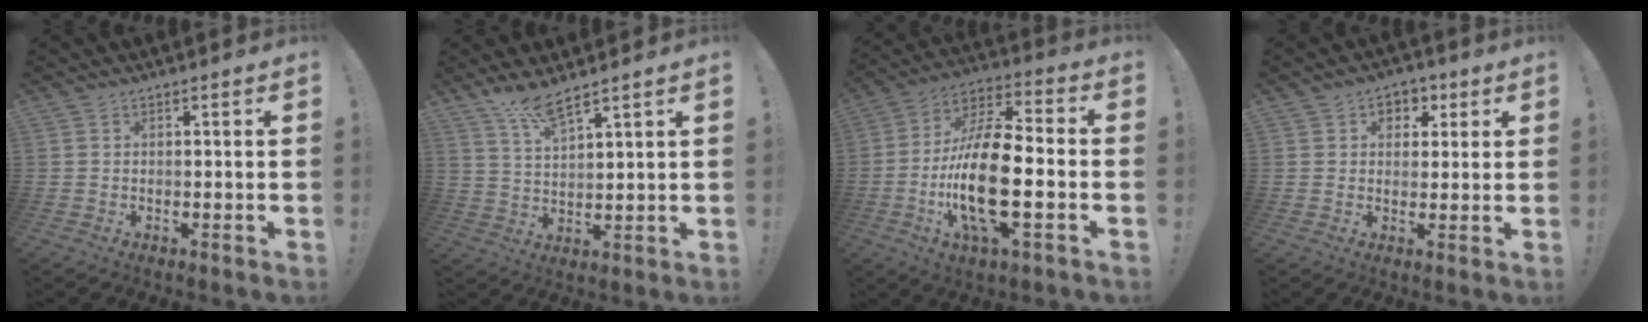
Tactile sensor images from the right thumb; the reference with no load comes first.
{"total": 7.7, "force": [6.4, 1.0, 4.2], "torque": [-0.081, -0.032, 0.113]}
{"total": 21.1, "force": [-4.4, 8.5, 18.8], "torque": [-0.371, 0.016, -0.075]}
{"total": 5.5, "force": [1.7, 4.8, 2.0], "torque": [-0.016, -0.005, 0.031]}